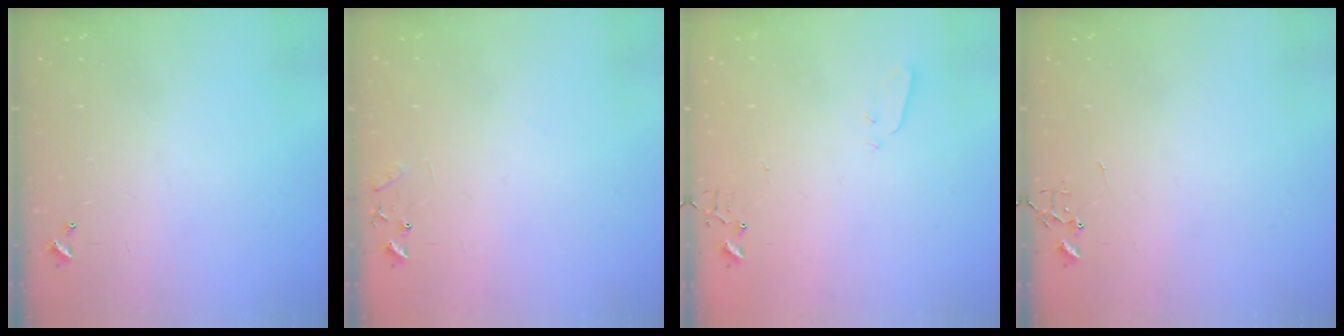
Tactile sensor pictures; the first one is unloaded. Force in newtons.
{"total": 8.3, "press": 8.3, "slide": 0.6}
{"total": 3.0, "press": 3.0, "slide": 0.3}
{"total": 0.0}